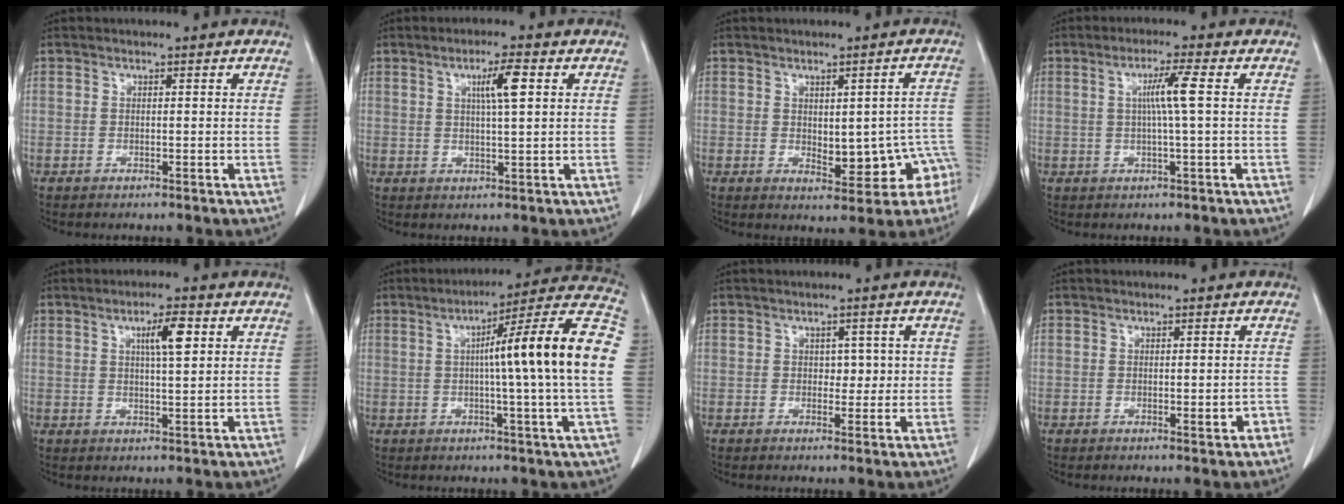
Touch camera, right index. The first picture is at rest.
{"total": 4.8, "force": [1.6, 0.2, 4.5], "torque": [-0.075, 0.001, 0.025]}
{"total": 9.1, "force": [-2.7, 4.6, 7.5], "torque": [-0.065, 0.025, -0.026]}
{"total": 4.6, "force": [0.6, -0.9, 4.4], "torque": [-0.083, 0.002, 0.012]}
{"total": 5.1, "force": [1.9, 0.8, 4.6], "torque": [-0.078, 0.003, 0.032]}
{"total": 17.5, "force": [1.1, -1.5, 17.4], "torque": [-0.246, 0.014, 0.001]}
{"total": 2.8, "force": [0.4, 1.9, 2.1], "torque": [-0.019, 0.005, 0.006]}
{"total": 1.9, "force": [-0.6, 0.6, 1.7], "torque": [-0.021, -0.001, -0.005]}